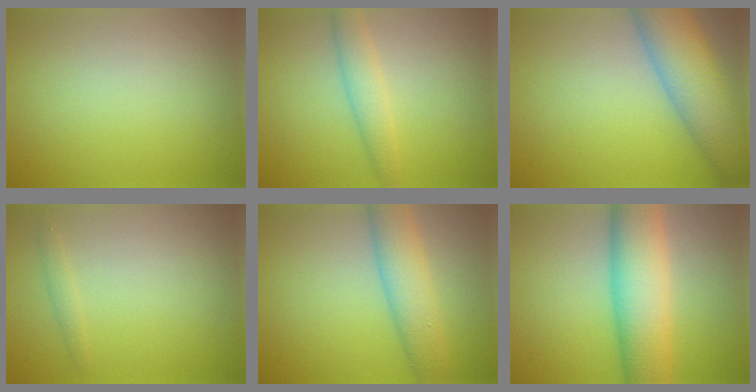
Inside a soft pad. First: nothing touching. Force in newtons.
{"total": 2.6, "press": 2.6, "slide": 0.0}
{"total": 9.0, "press": 9.0, "slide": 0.5}
{"total": 0.8, "press": 0.8, "slide": 0.1}
{"total": 5.2, "press": 5.2, "slide": 0.3}
{"total": 9.0, "press": 9.0, "slide": 0.2}